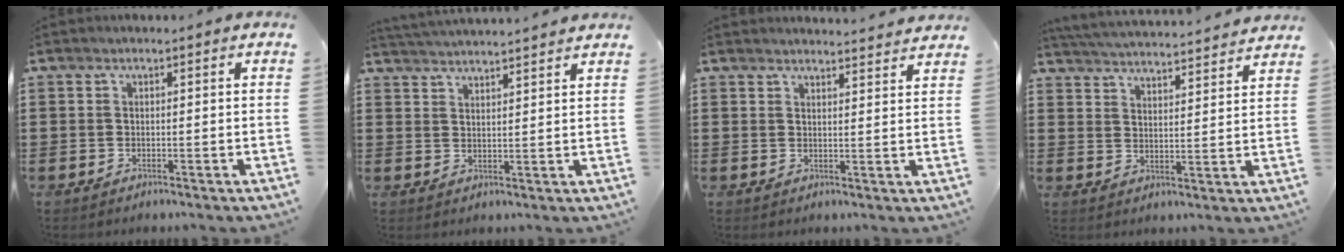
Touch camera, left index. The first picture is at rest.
{"total": 3.2, "force": [3.1, -0.5, 0.1], "torque": [-0.013, -0.013, 0.057]}
{"total": 2.7, "force": [2.7, -0.2, 0.1], "torque": [-0.001, -0.014, 0.049]}
{"total": 4.4, "force": [4.4, -0.5, 0.2], "torque": [-0.026, -0.034, 0.074]}